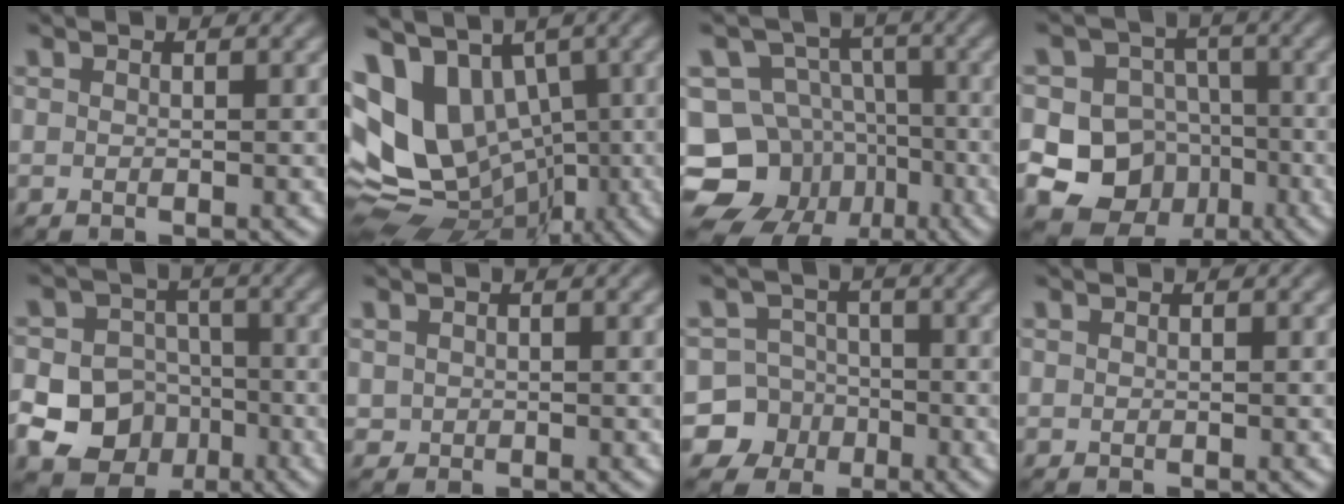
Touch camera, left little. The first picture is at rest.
{"total": 11.7, "force": [1.4, 8.4, 8.0], "torque": [-0.156, -0.003, 0.031]}
{"total": 13.5, "force": [-6.9, 10.9, 4.2], "torque": [-0.079, -0.020, -0.119]}
{"total": 11.9, "force": [-3.5, 10.8, 3.7], "torque": [-0.082, -0.008, -0.065]}
{"total": 14.5, "force": [-5.1, 13.1, 3.5], "torque": [-0.099, -0.031, -0.086]}
{"total": 0.5, "force": [0.0, 0.5, 0.0], "torque": [0.003, -0.003, 0.004]}
{"total": 9.4, "force": [-3.9, 8.5, 1.0], "torque": [-0.033, -0.019, -0.083]}
{"total": 0.0}